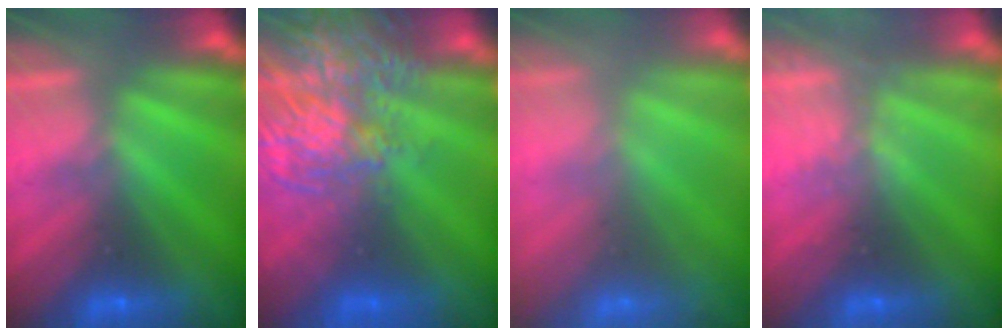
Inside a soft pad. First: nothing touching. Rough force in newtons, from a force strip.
{"total": 8.5}
{"total": 7.7}
{"total": 2.2}